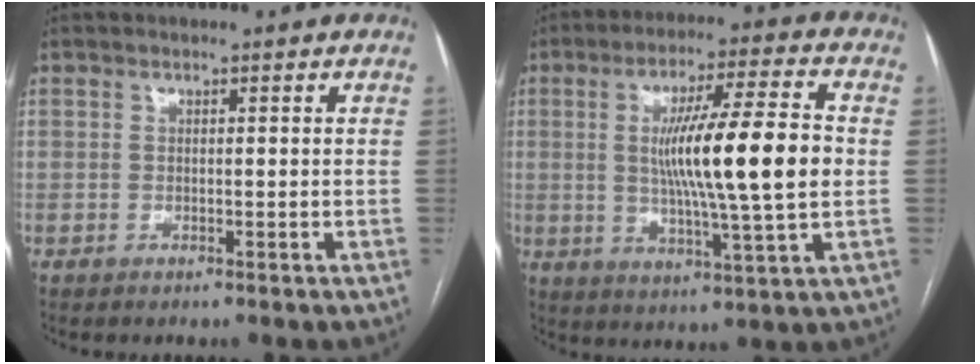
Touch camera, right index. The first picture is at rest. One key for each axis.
{"total": 15.7, "fx": 0.8, "fy": 0.4, "fz": 15.7, "tx": -0.265, "ty": 0.002, "tz": 0.012}